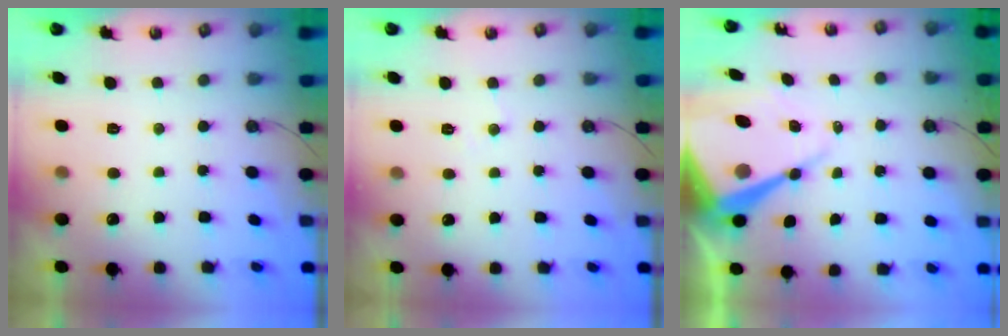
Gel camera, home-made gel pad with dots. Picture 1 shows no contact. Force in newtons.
{"total": 4.7, "press": 4.7, "slide": 0.8}
{"total": 17.5, "press": 17.4, "slide": 1.8}